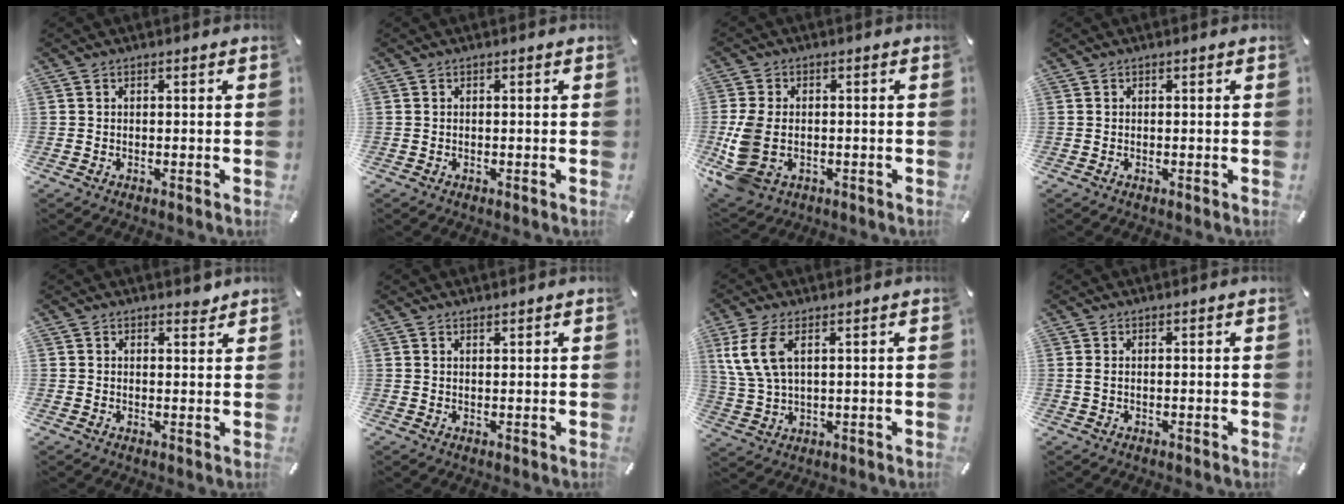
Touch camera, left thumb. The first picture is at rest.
{"total": 0.0}
{"total": 9.6, "force": [-1.5, 6.6, 6.8], "torque": [-0.158, 0.002, -0.021]}
{"total": 0.0}
{"total": 2.1, "force": [1.7, 1.2, 0.1], "torque": [0.020, -0.012, 0.029]}
{"total": 0.9, "force": [0.9, 0.1, 0.1], "torque": [-0.003, -0.002, 0.017]}
{"total": 8.2, "force": [3.5, 3.9, 6.3], "torque": [-0.150, -0.003, 0.064]}
{"total": 1.2, "force": [0.2, 0.4, 1.1], "torque": [-0.023, 0.001, 0.003]}